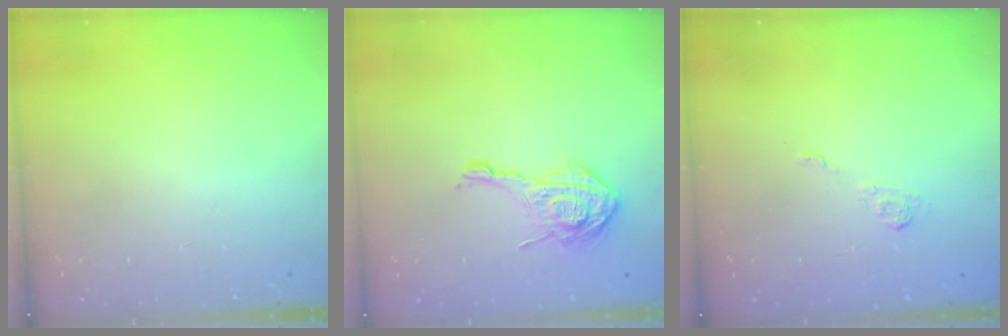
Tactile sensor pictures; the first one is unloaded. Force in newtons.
{"total": 14.0, "press": 13.9, "slide": 0.8}
{"total": 2.0, "press": 1.5, "slide": 1.3}